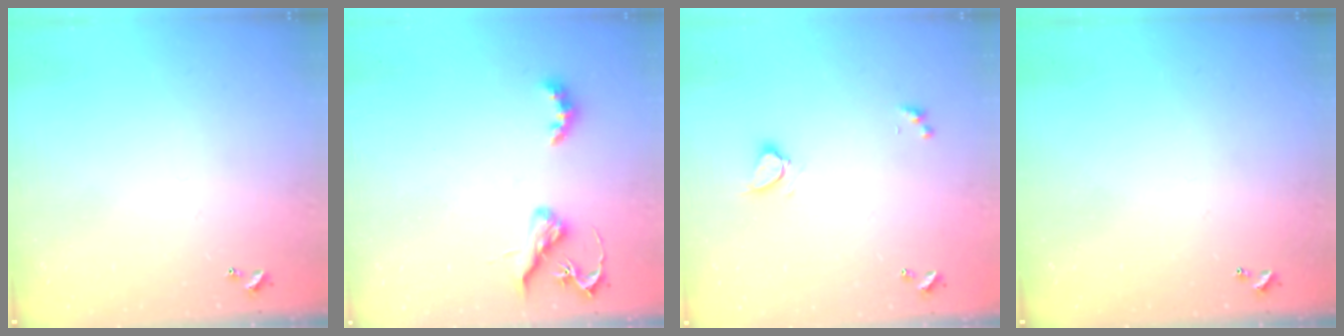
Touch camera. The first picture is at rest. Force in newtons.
{"total": 5.5, "press": 5.5, "slide": 0.3}
{"total": 2.6, "press": 2.5, "slide": 0.5}
{"total": 0.0}